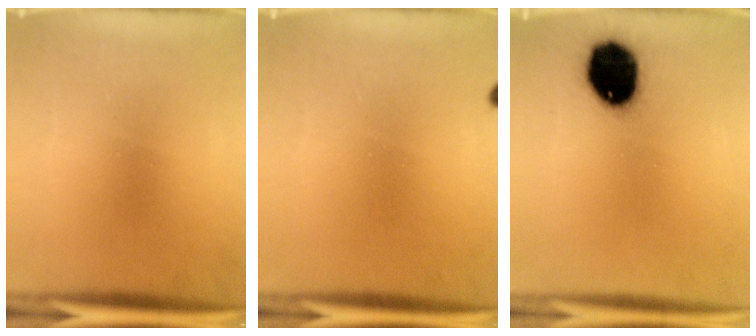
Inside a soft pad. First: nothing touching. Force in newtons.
{"total": 0.8}
{"total": 15.3}